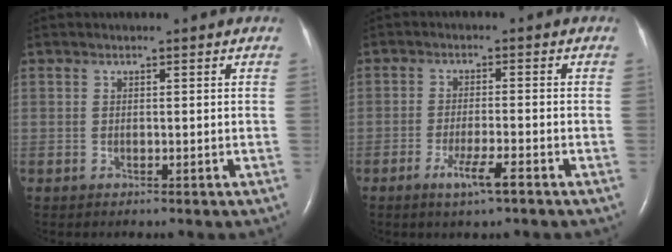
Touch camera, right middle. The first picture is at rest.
{"total": 4.4, "force": [-2.6, 0.1, 3.6], "torque": [-0.071, -0.008, -0.047]}